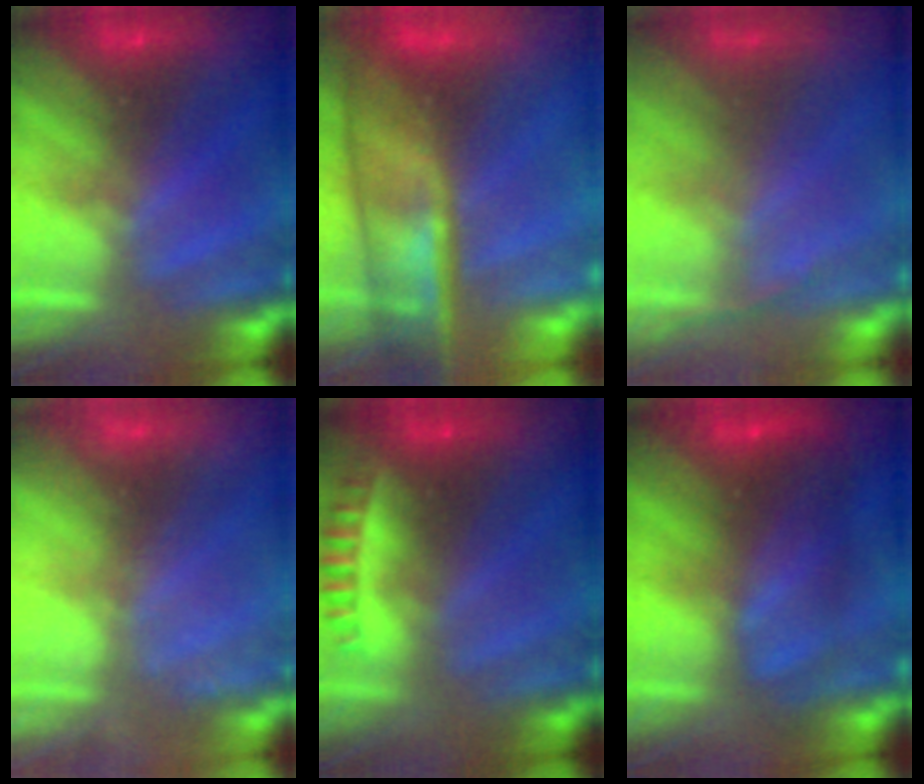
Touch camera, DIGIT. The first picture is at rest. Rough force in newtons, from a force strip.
{"total": 5.6}
{"total": 1.4}
{"total": 2.4}
{"total": 2.7}
{"total": 8.9}